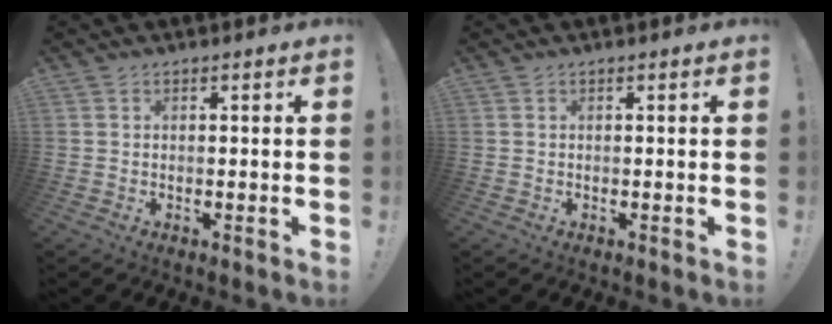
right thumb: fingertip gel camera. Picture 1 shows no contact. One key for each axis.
{"total": 0.0}